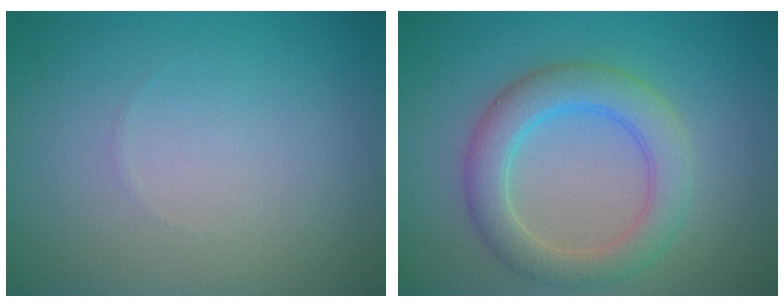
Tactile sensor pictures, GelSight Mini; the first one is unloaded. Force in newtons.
{"total": 4.7, "press": 4.7, "slide": 0.3}